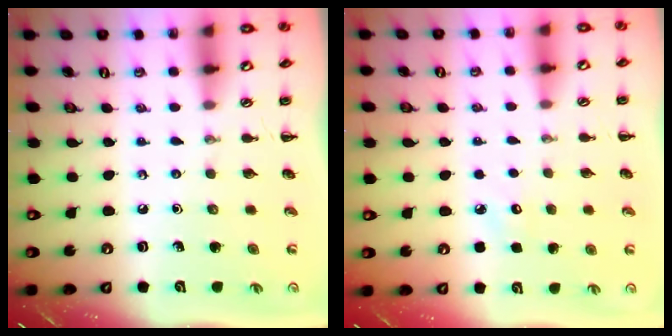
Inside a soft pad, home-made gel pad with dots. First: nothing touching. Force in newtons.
{"total": 5.1, "press": 4.9, "slide": 1.5}